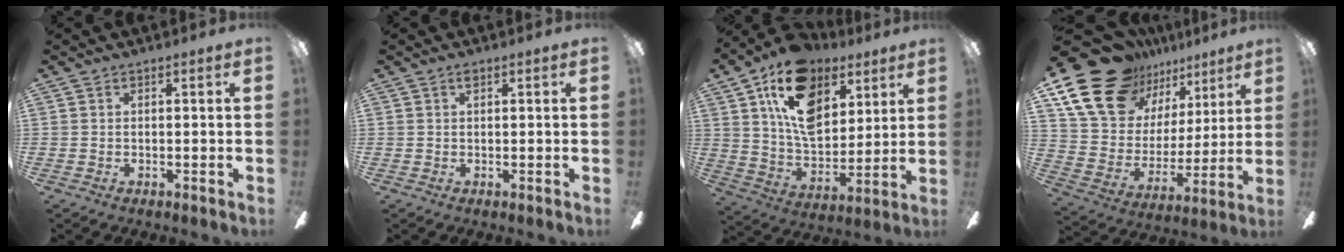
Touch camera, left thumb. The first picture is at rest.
{"total": 0.8, "force": [0.6, 0.4, 0.4], "torque": [-0.002, -0.001, 0.009]}
{"total": 19.3, "force": [10.4, 12.0, 11.0], "torque": [-0.185, -0.039, 0.189]}
{"total": 21.4, "force": [15.0, 12.5, 8.6], "torque": [-0.165, -0.092, 0.286]}